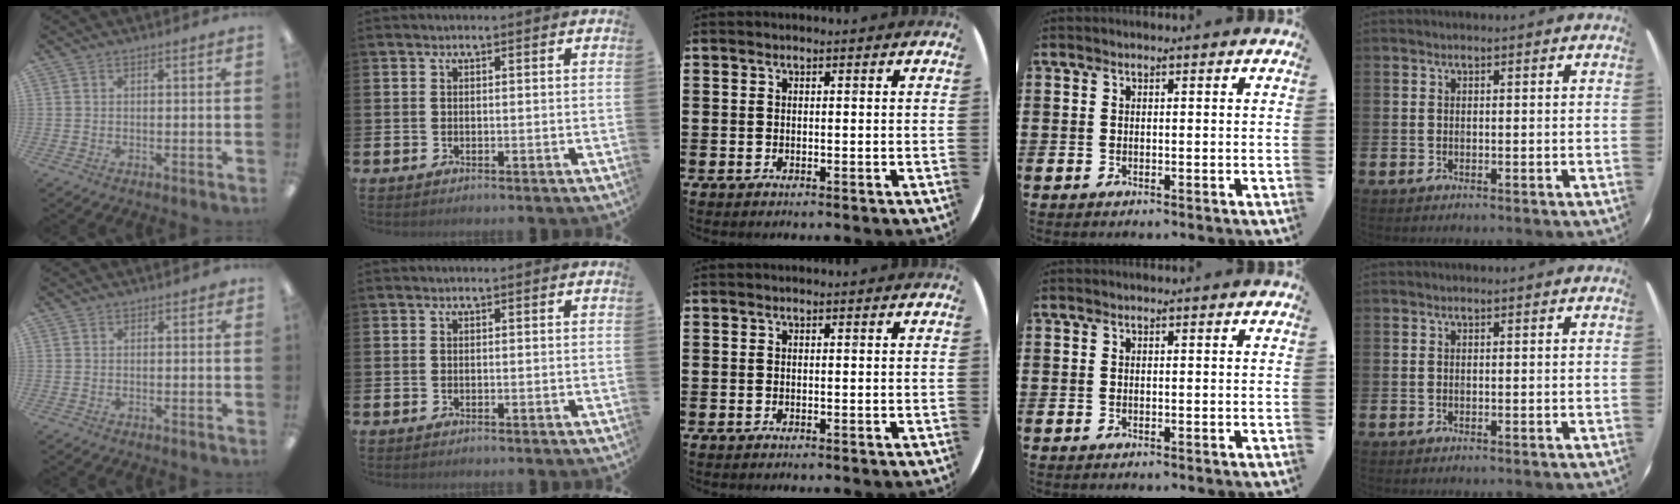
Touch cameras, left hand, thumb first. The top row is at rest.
{"thumb": {"total": 0.5, "force": [0.1, 0.3, 0.4], "torque": [-0.009, 0.002, 0.002]}}